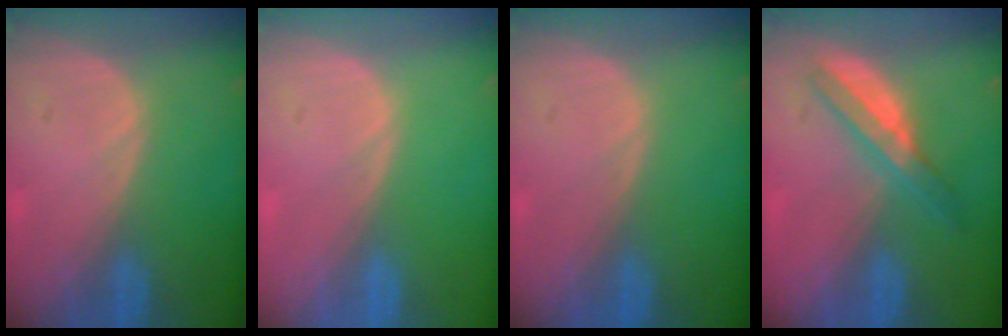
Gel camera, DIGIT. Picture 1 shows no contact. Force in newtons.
{"total": 0.0}
{"total": 0.0}
{"total": 4.9, "press": 4.8, "slide": 0.7}